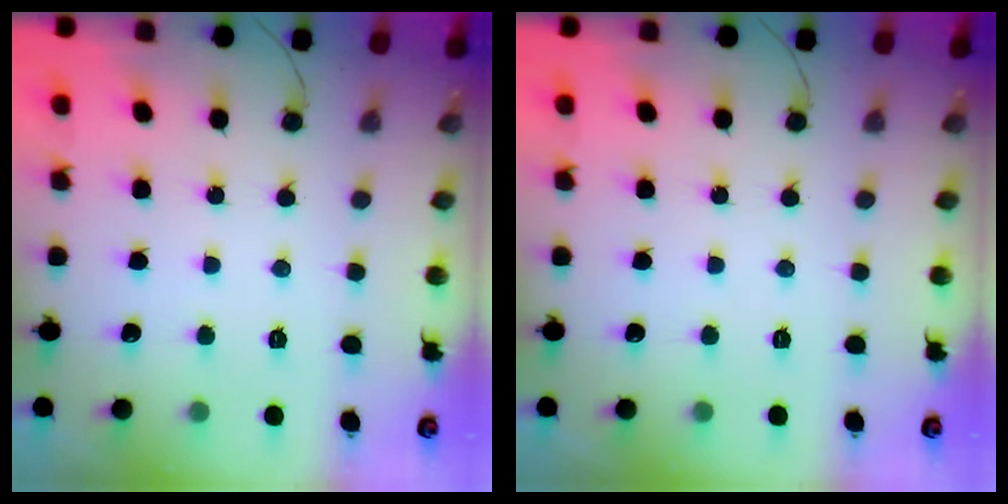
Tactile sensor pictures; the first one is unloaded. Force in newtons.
{"total": 0.0}